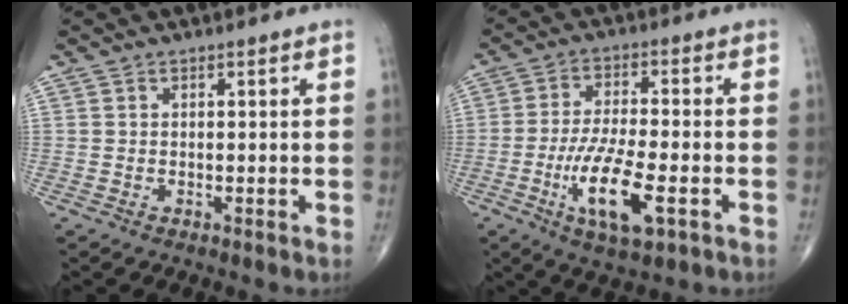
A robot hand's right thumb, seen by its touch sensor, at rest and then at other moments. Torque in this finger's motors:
{"motor_torque": [3.20, 1.81, 1.21, -0.66, 0.49]}